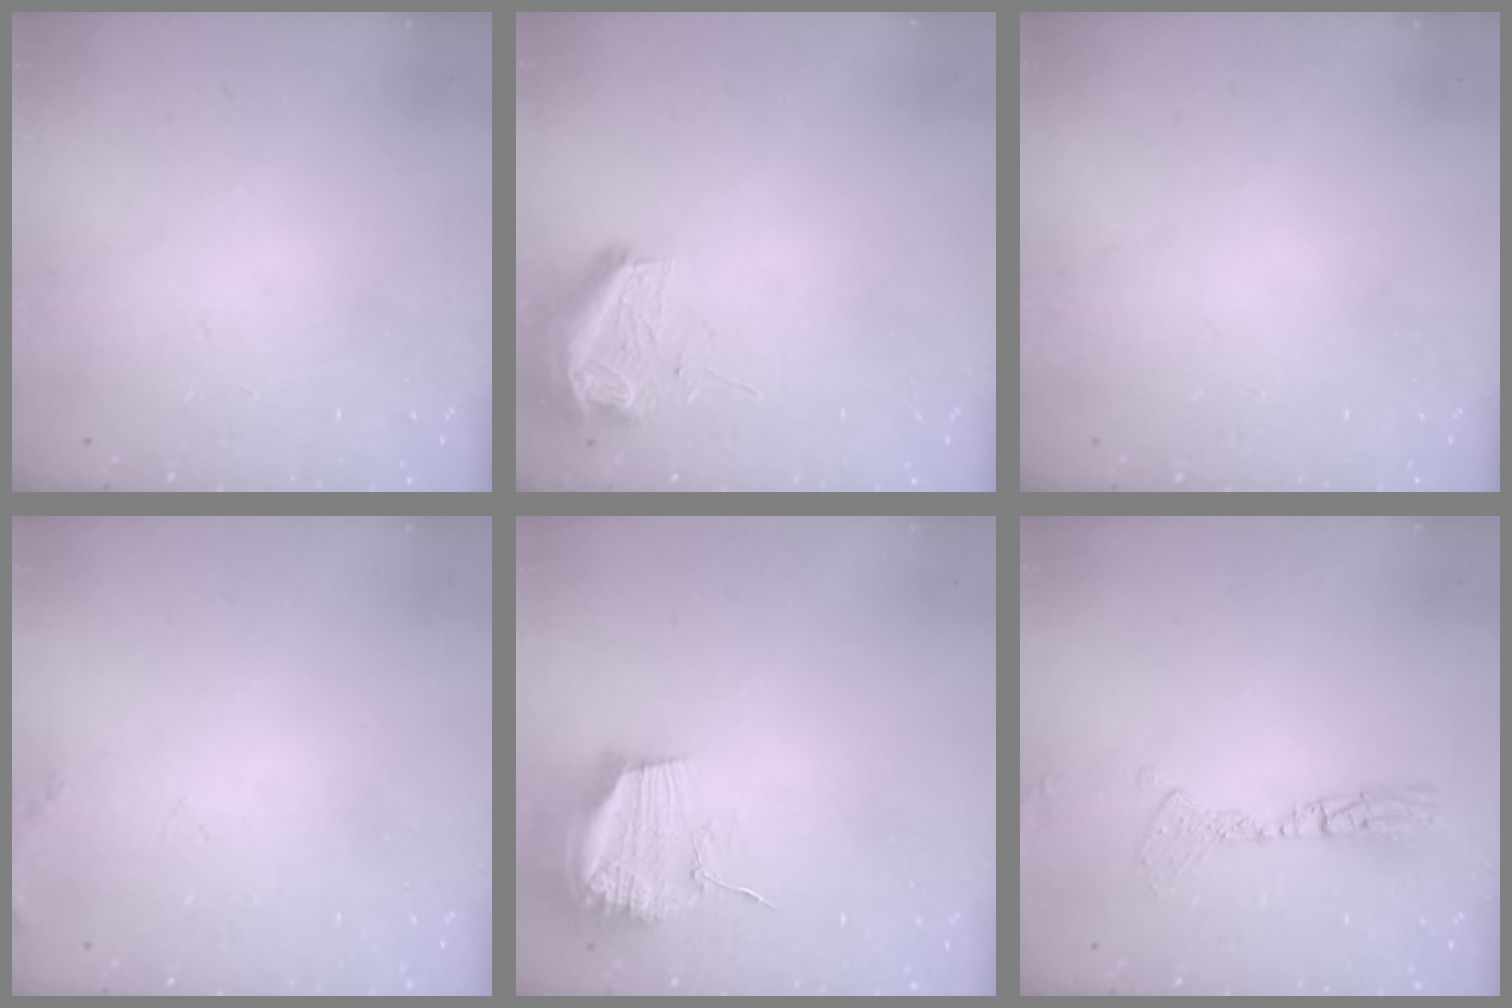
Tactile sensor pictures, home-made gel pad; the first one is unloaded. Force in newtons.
{"total": 9.0, "press": 8.9, "slide": 1.1}
{"total": 0.0}
{"total": 5.6, "press": 5.4, "slide": 1.3}
{"total": 15.6, "press": 15.6, "slide": 0.1}
{"total": 10.0, "press": 9.7, "slide": 2.6}